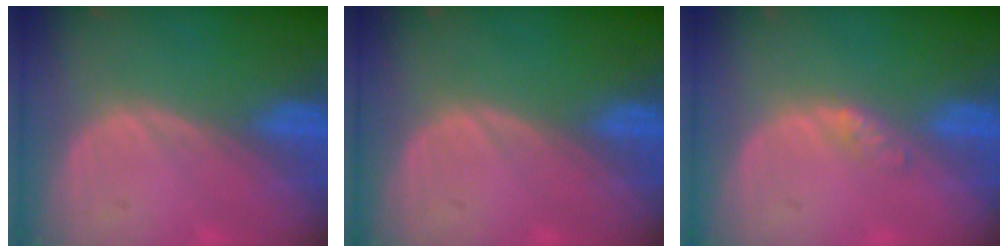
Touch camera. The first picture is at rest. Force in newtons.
{"total": 0.0}
{"total": 1.4, "press": 1.4, "slide": 0.1}